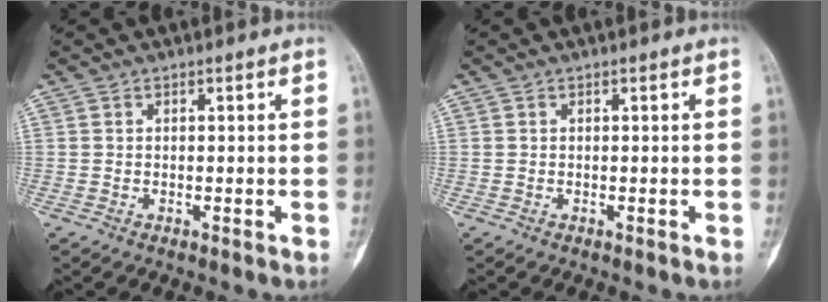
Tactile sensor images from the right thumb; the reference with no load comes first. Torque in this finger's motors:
{"motor_torque": [0.02, 0.00, 0.01, -0.01, 0.00]}